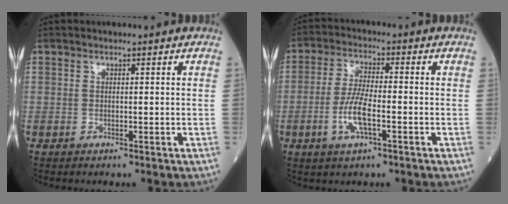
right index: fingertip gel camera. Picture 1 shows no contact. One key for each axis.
{"total": 6.8, "fx": -2.3, "fy": 1.4, "fz": 6.2, "tx": -0.131, "ty": -0.003, "tz": -0.044}